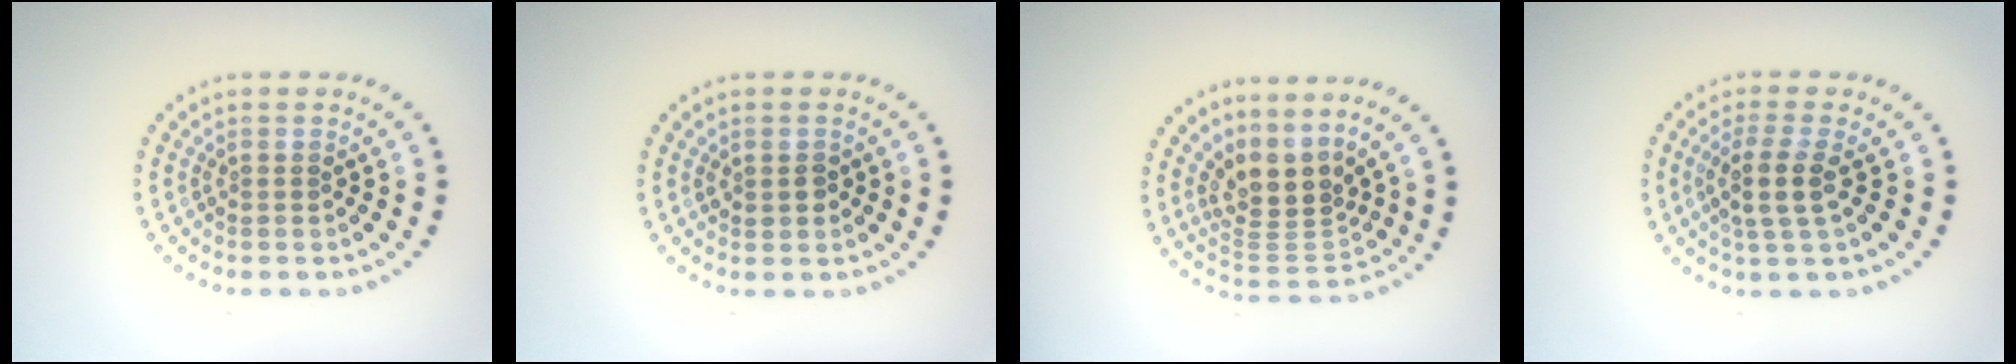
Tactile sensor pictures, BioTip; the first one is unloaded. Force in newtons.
{"total": 1.3, "press": 1.2, "slide": 0.3}
{"total": 4.0, "press": 2.6, "slide": 3.0}
{"total": 2.9, "press": 2.4, "slide": 1.6}